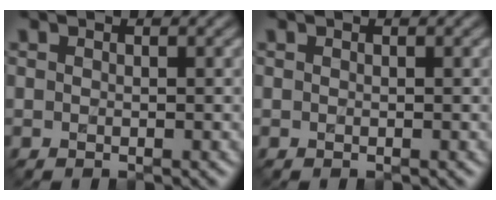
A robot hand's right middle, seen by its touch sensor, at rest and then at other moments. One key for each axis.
{"total": 0.0}